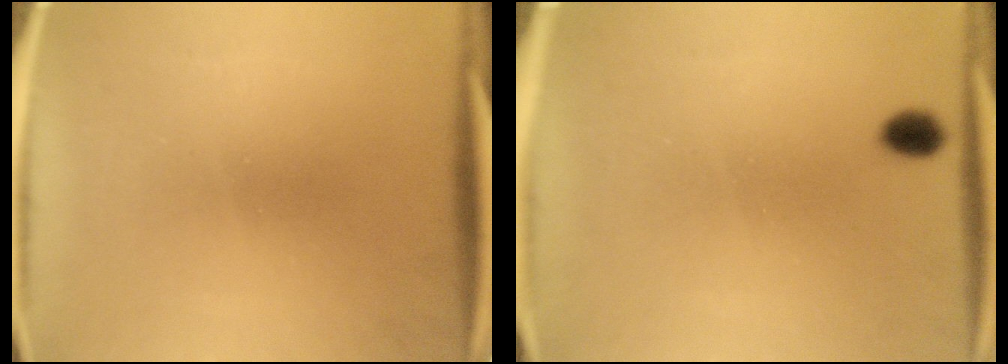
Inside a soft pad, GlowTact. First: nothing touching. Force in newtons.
{"total": 1.7}